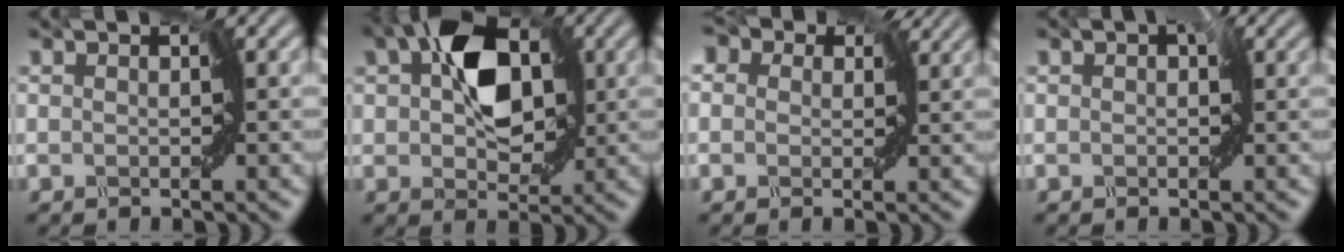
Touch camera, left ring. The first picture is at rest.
{"total": 7.0, "force": [2.0, 4.1, 5.3], "torque": [-0.082, 0.009, 0.034]}
{"total": 6.2, "force": [2.5, 4.4, 3.6], "torque": [-0.068, 0.026, 0.009]}
{"total": 1.1, "force": [0.2, 0.8, 0.8], "torque": [-0.002, 0.002, 0.000]}